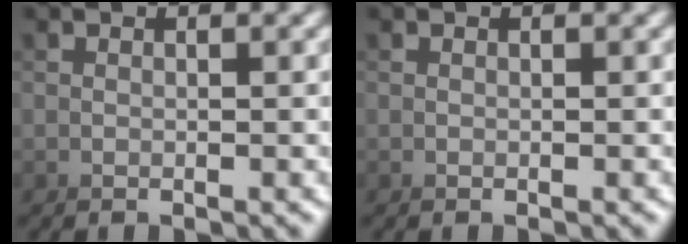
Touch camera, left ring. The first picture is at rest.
{"total": 0.0}